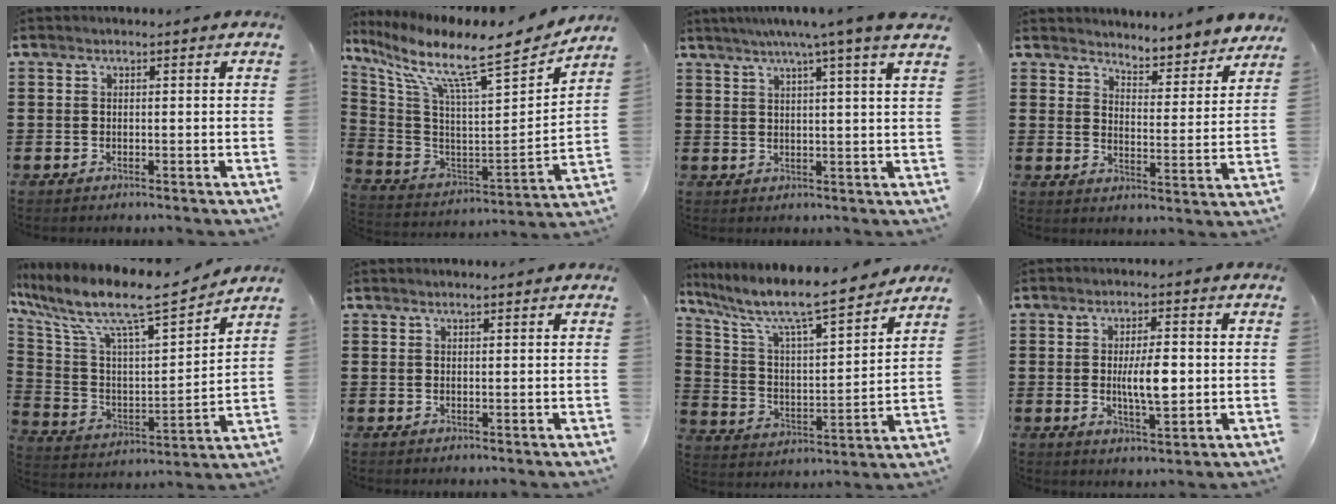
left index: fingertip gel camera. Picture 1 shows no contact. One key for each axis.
{"total": 11.5, "fx": 8.7, "fy": 1.3, "fz": 7.4, "tx": -0.158, "ty": -0.070, "tz": 0.134}
{"total": 5.3, "fx": 3.8, "fy": -0.8, "fz": 3.6, "tx": -0.081, "ty": -0.008, "tz": 0.063}
{"total": 4.2, "fx": 4.2, "fy": -0.4, "fz": -0.3, "tx": -0.012, "ty": -0.040, "tz": 0.068}
{"total": 9.9, "fx": 7.9, "fy": 1.5, "fz": 5.9, "tx": -0.149, "ty": -0.058, "tz": 0.127}
{"total": 0.7, "fx": 0.7, "fy": 0.0, "fz": 0.3, "tx": -0.007, "ty": -0.001, "tz": 0.013}
{"total": 9.0, "fx": 7.5, "fy": 1.0, "fz": 4.8, "tx": -0.127, "ty": -0.055, "tz": 0.121}
{"total": 6.5, "fx": 0.0, "fy": 2.2, "fz": 6.2, "tx": -0.103, "ty": -0.005, "tz": -0.007}